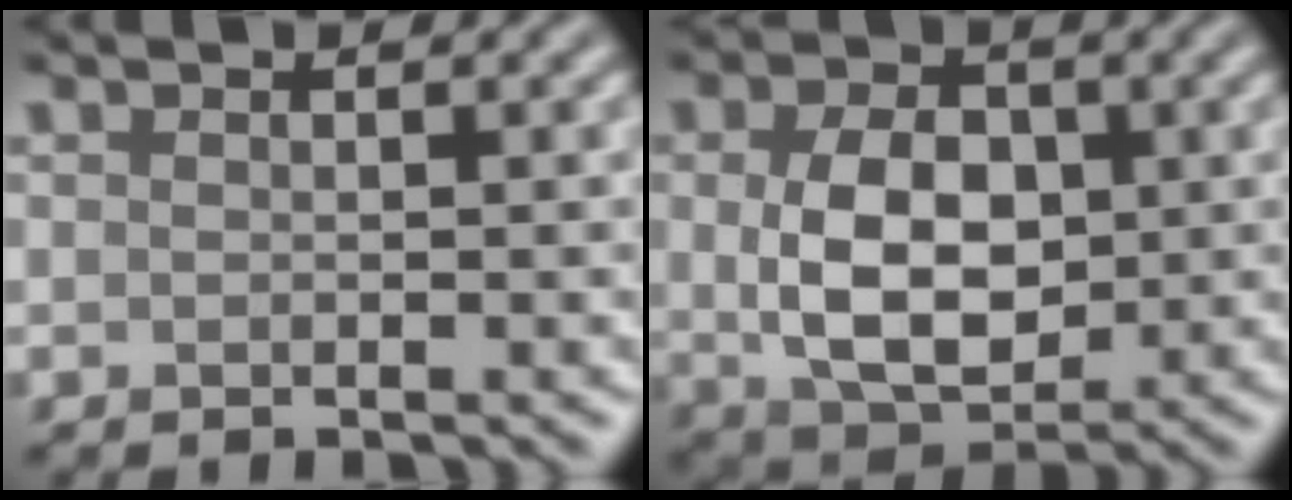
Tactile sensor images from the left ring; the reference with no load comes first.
{"total": 7.4, "force": [0.2, 4.9, 5.5], "torque": [-0.108, -0.005, 0.008]}